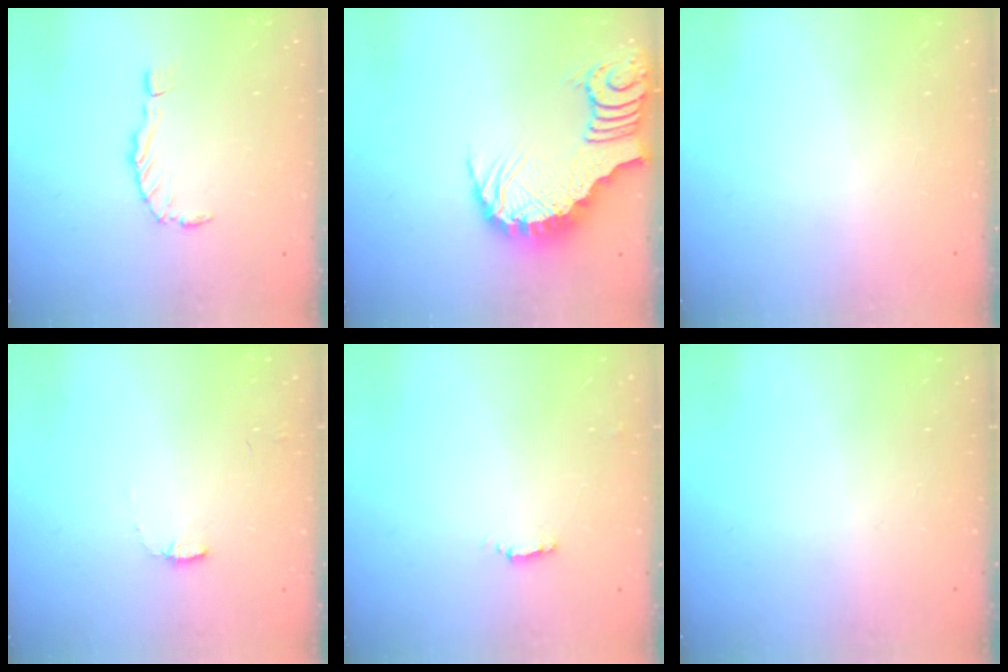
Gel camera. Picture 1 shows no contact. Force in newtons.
{"total": 3.4, "press": 3.3, "slide": 0.5}
{"total": 0.0}
{"total": 7.4, "press": 7.4, "slide": 0.7}
{"total": 1.3, "press": 1.3, "slide": 0.4}
{"total": 0.0}